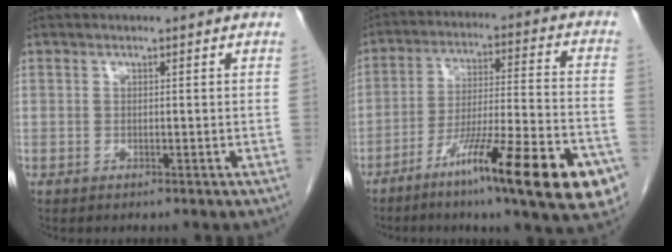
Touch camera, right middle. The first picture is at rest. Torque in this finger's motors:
{"motor_torque": [1.25, -0.89, 0.31, 0.14]}